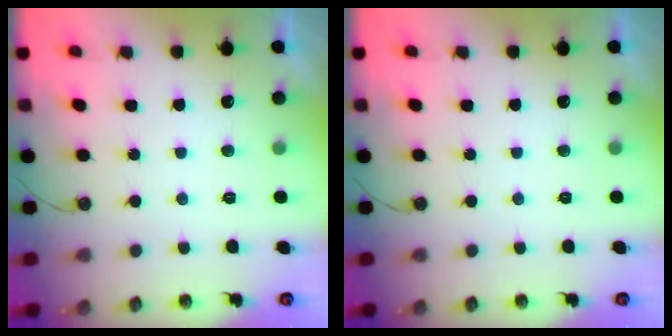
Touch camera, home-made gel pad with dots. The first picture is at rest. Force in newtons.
{"total": 0.0}